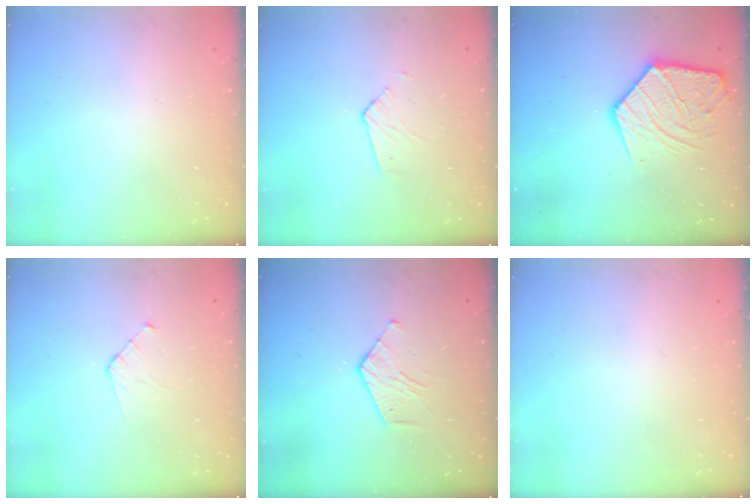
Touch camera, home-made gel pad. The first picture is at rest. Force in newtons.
{"total": 2.7, "press": 2.7, "slide": 0.2}
{"total": 14.5, "press": 14.4, "slide": 1.3}
{"total": 3.7, "press": 3.7, "slide": 0.4}
{"total": 5.2, "press": 5.2, "slide": 0.5}
{"total": 0.0}